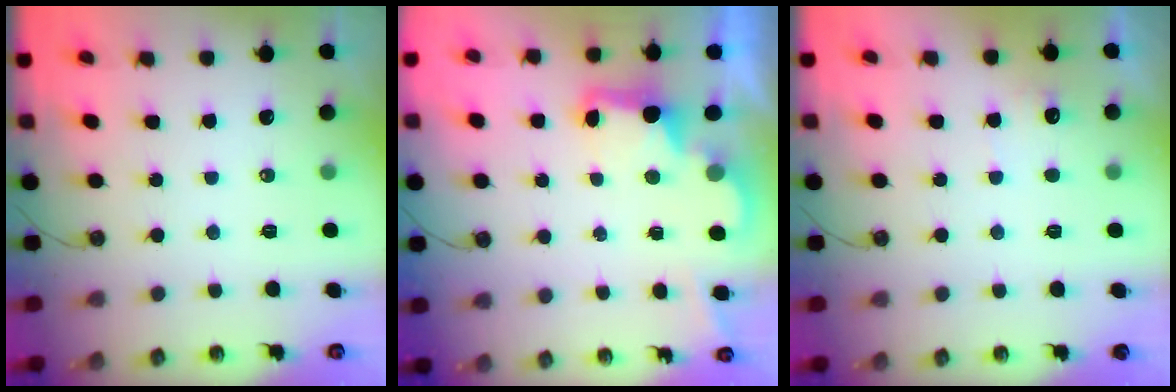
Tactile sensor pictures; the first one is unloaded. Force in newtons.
{"total": 3.0, "press": 2.9, "slide": 0.6}
{"total": 7.0, "press": 6.9, "slide": 1.2}